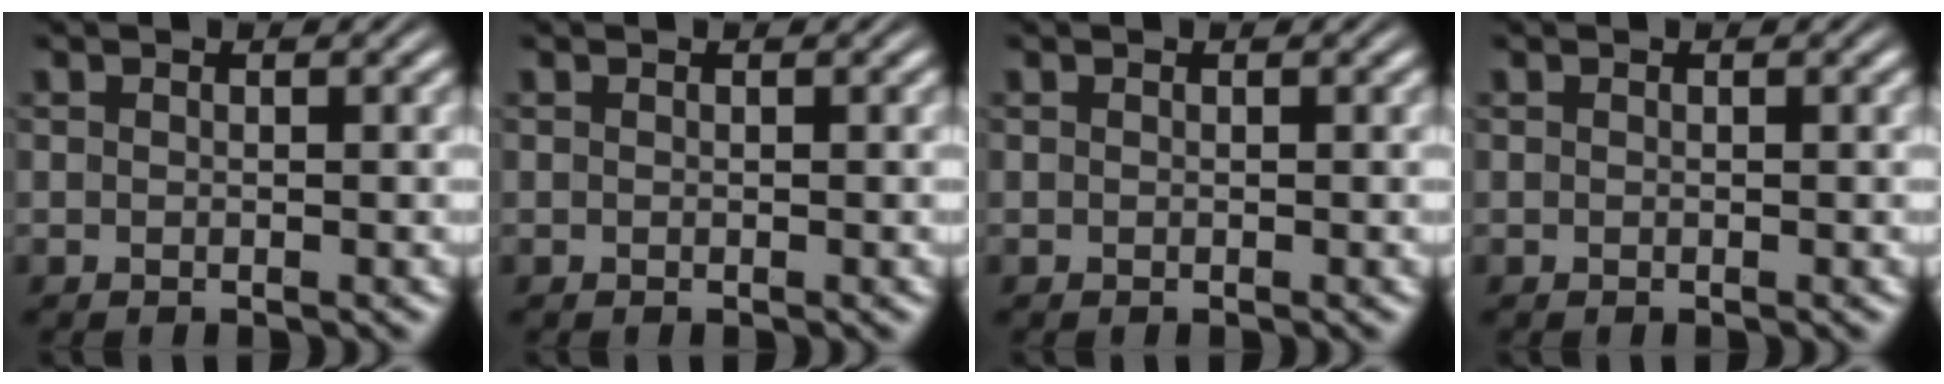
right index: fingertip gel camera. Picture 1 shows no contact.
{"total": 0.0}
{"total": 0.0}
{"total": 0.0}